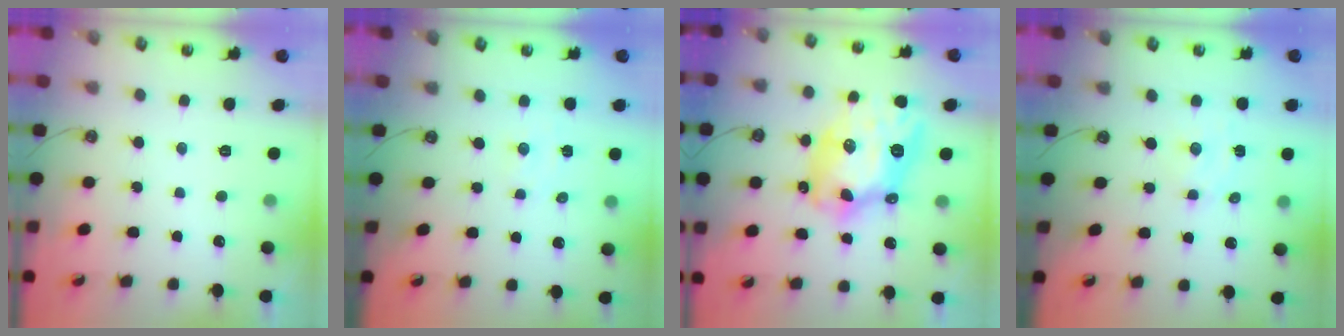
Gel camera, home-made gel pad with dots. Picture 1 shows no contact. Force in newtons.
{"total": 2.4, "press": 2.4, "slide": 0.5}
{"total": 15.9, "press": 15.8, "slide": 1.9}
{"total": 2.1, "press": 2.1, "slide": 0.5}